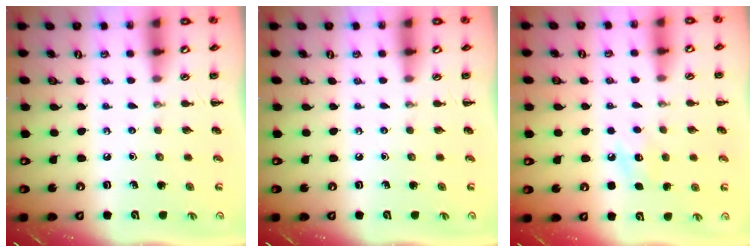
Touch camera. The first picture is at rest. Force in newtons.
{"total": 0.0}
{"total": 7.8, "press": 7.6, "slide": 1.7}